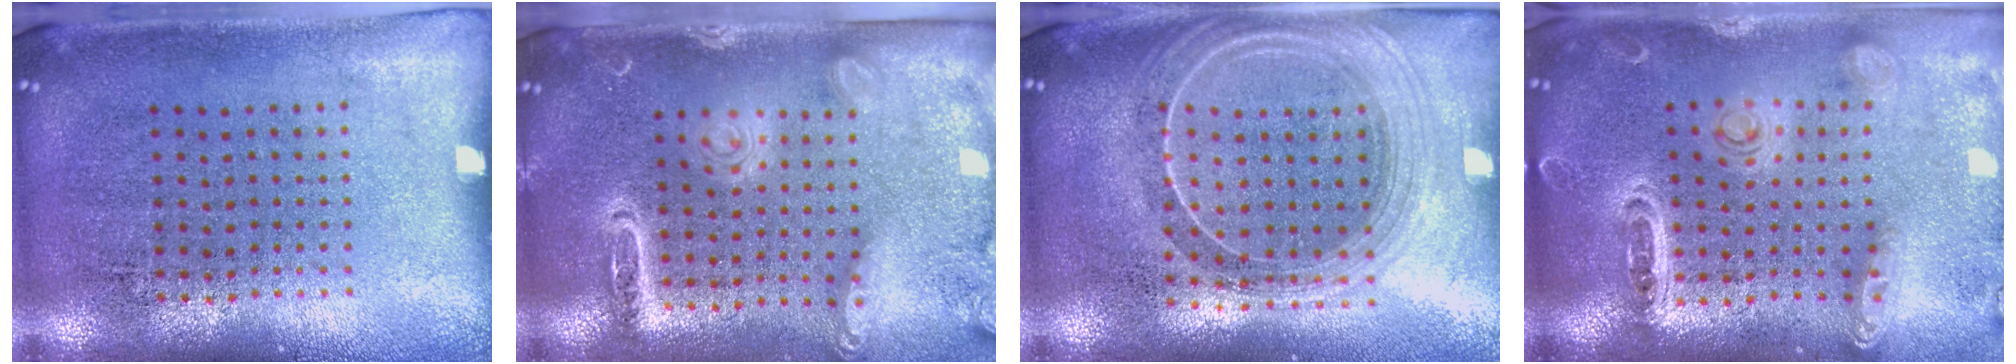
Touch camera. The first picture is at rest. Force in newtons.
{"total": 2.2, "press": 1.9, "slide": 1.1}
{"total": 2.2, "press": 1.9, "slide": 1.0}
{"total": 1.3, "press": 1.3, "slide": 0.1}